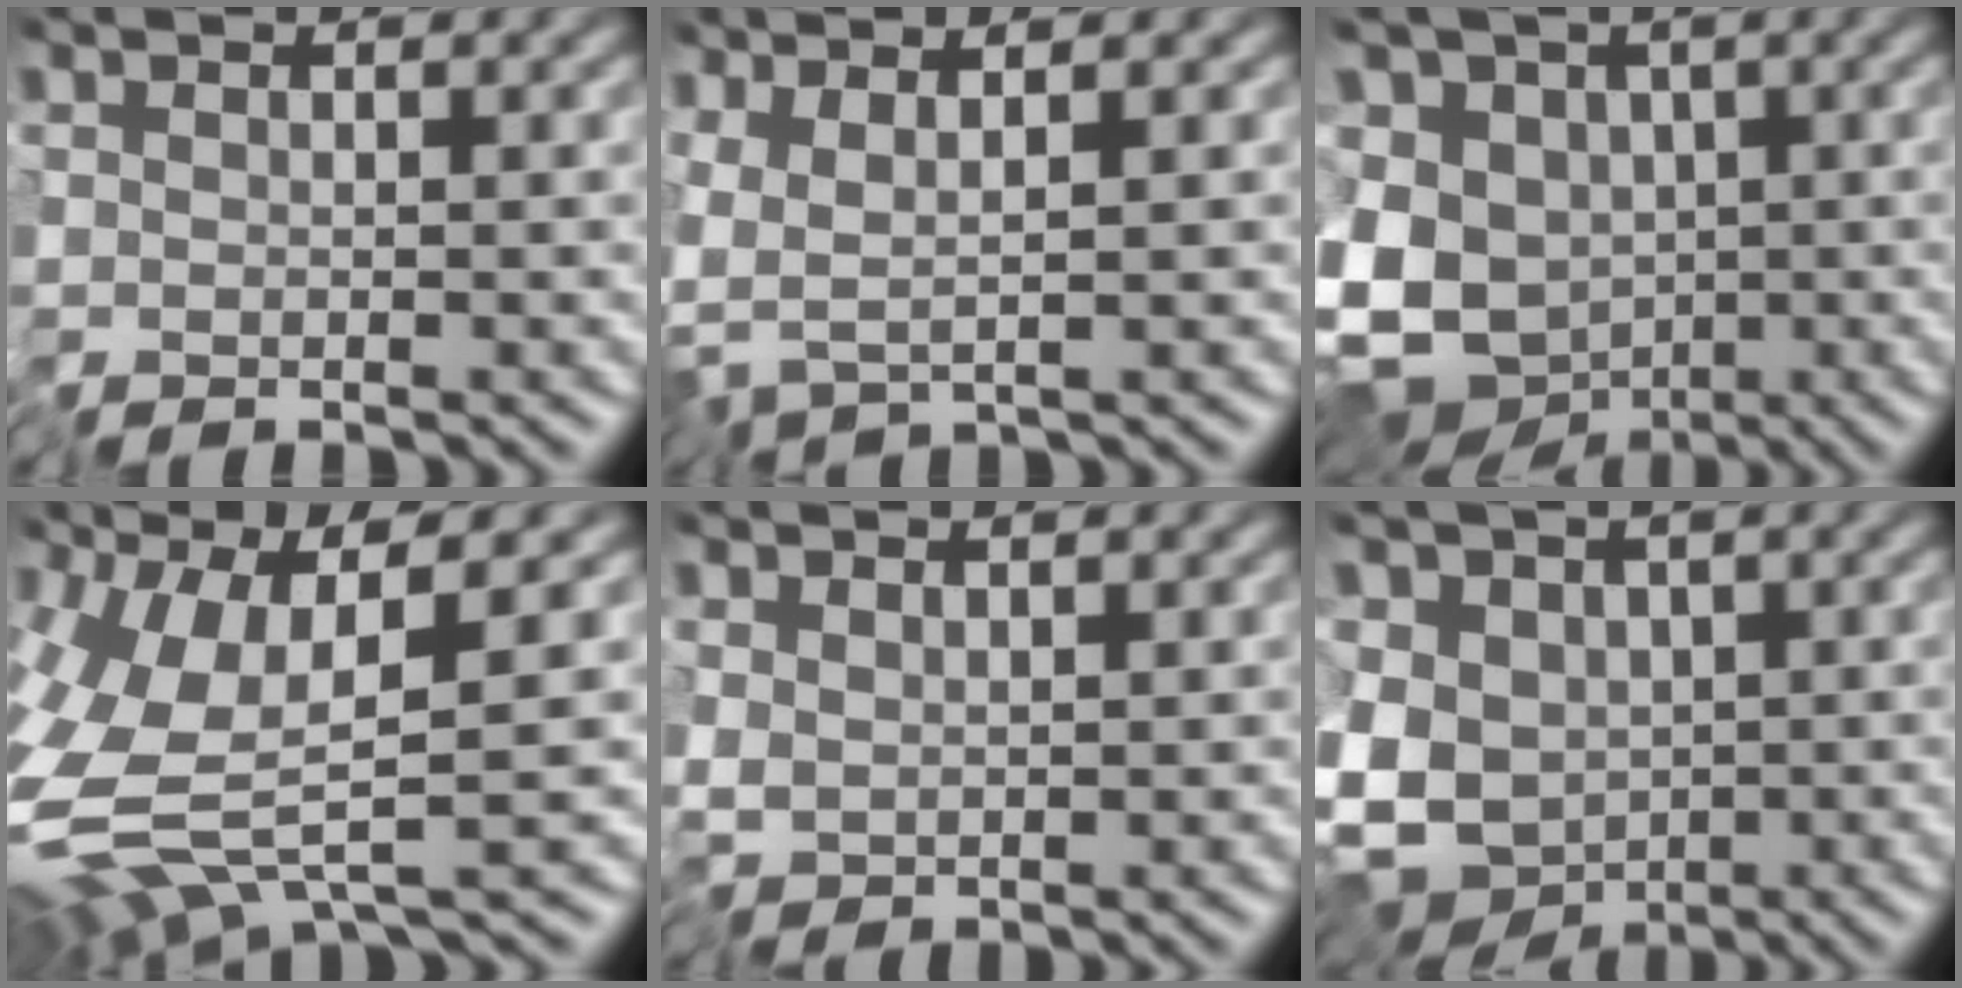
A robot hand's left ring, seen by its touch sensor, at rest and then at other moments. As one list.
[{"total": 3.3, "force": [1.1, -0.1, 3.1], "torque": [-0.072, 0.002, 0.025]}, {"total": 11.9, "force": [-2.9, 9.2, 7.0], "torque": [-0.136, -0.012, -0.052]}, {"total": 7.8, "force": [-0.2, 1.6, 7.7], "torque": [-0.177, -0.009, 0.001]}, {"total": 1.2, "force": [0.6, 0.5, 1.0], "torque": [-0.021, -0.001, 0.013]}, {"total": 9.7, "force": [-2.1, 7.2, 6.2], "torque": [-0.115, -0.024, -0.032]}]